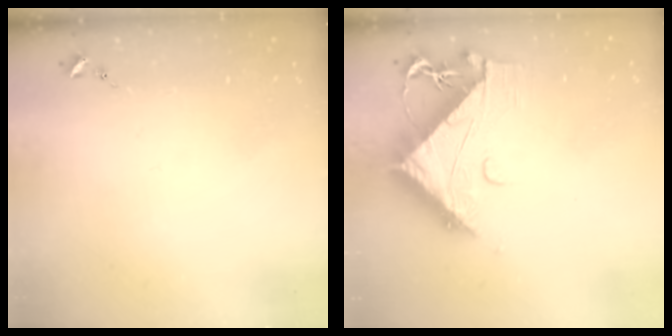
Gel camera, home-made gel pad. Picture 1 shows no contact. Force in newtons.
{"total": 13.0, "press": 12.9, "slide": 1.3}